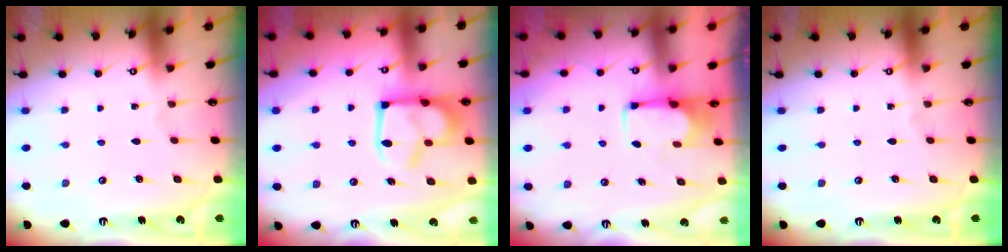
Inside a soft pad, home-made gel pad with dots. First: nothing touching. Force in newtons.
{"total": 6.9, "press": 6.8, "slide": 1.0}
{"total": 1.8, "press": 1.7, "slide": 0.6}
{"total": 0.0}